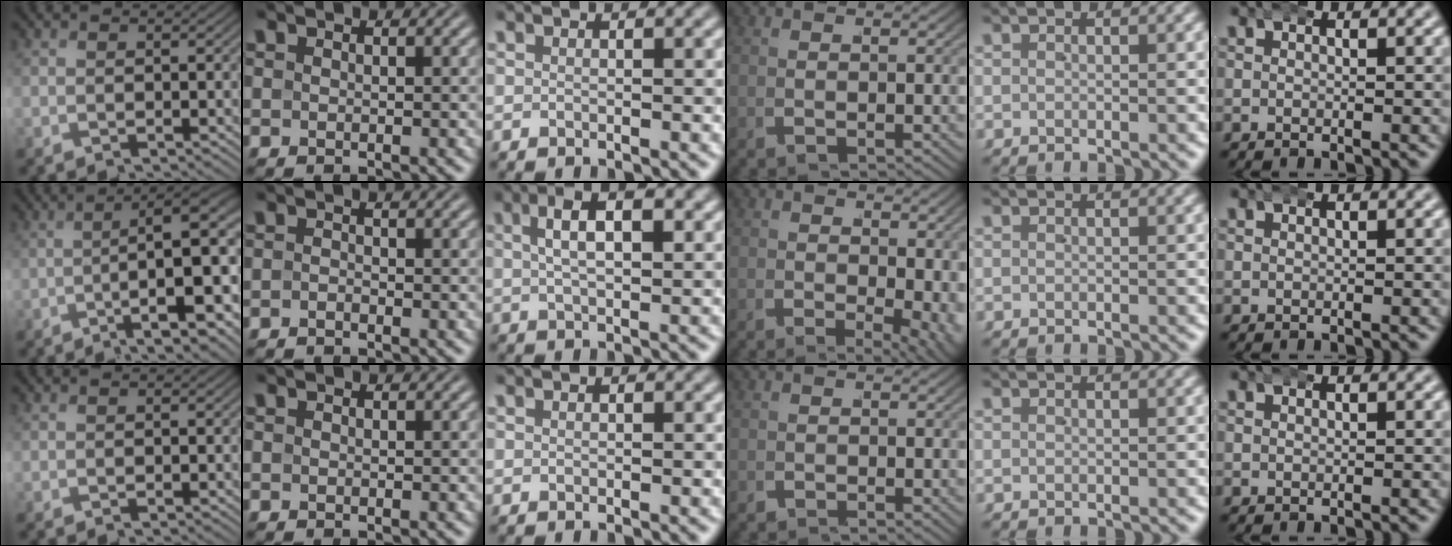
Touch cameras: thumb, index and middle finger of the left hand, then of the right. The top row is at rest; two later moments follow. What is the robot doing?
{"motion": "wrap", "object": "arm wrap"}